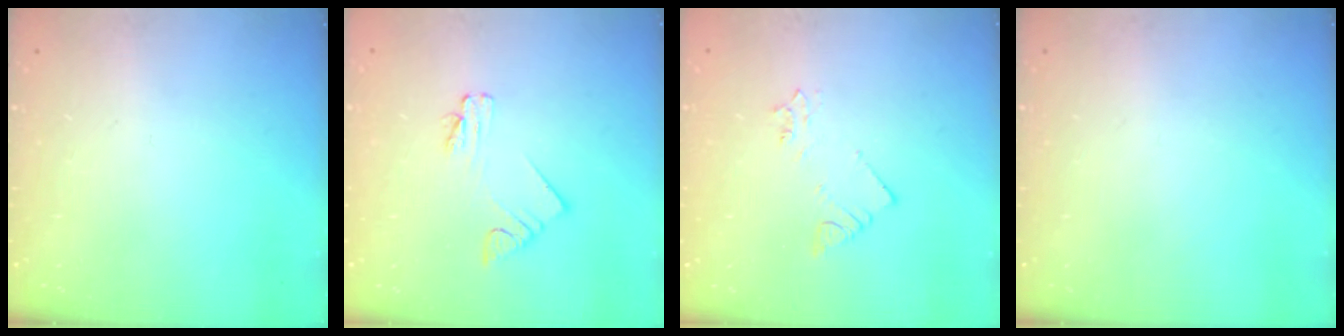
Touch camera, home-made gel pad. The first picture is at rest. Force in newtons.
{"total": 1.9, "press": 1.9, "slide": 0.1}
{"total": 2.7, "press": 2.7, "slide": 0.3}
{"total": 0.0}